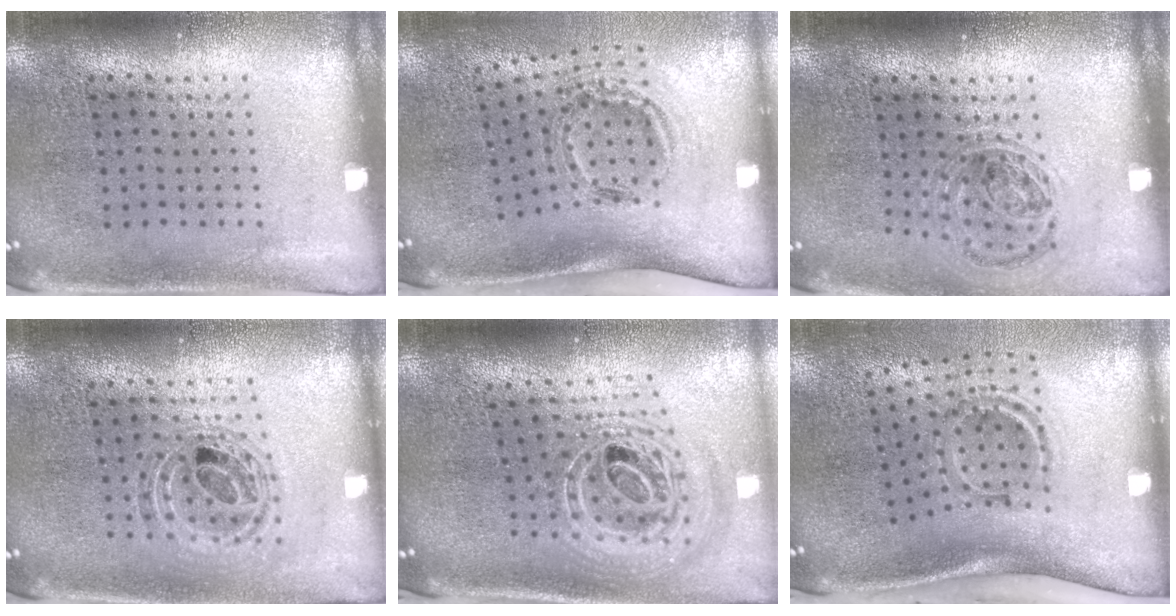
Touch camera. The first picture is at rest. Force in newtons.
{"total": 1.5, "press": 1.1, "slide": 1.0}
{"total": 1.0, "press": 1.0, "slide": 0.1}
{"total": 0.7, "press": 0.7, "slide": 0.1}
{"total": 2.8, "press": 2.0, "slide": 1.9}
{"total": 2.1, "press": 1.2, "slide": 1.8}